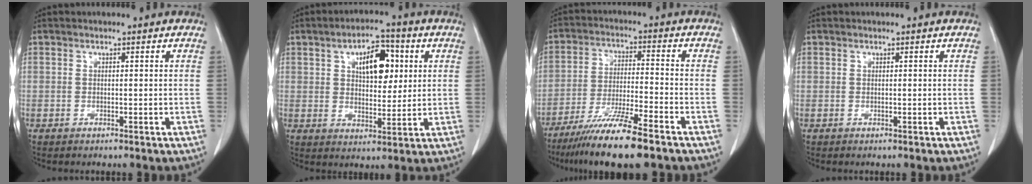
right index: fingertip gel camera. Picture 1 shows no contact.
{"total": 8.8, "force": [2.8, 4.3, 7.1], "torque": [-0.110, 0.015, 0.047]}
{"total": 12.1, "force": [-8.8, 0.2, 8.3], "torque": [-0.148, -0.035, -0.154]}
{"total": 0.0}